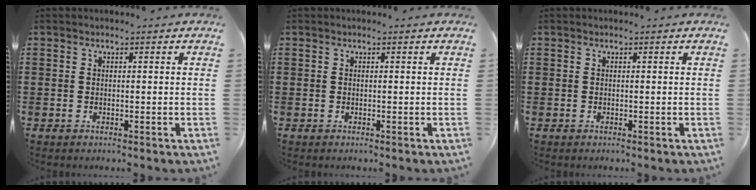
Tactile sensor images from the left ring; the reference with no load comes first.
{"total": 0.0}
{"total": 0.0}